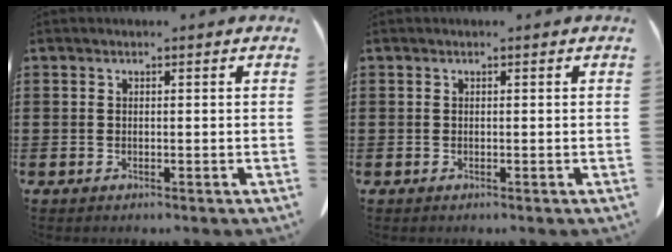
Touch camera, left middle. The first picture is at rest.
{"total": 0.0}